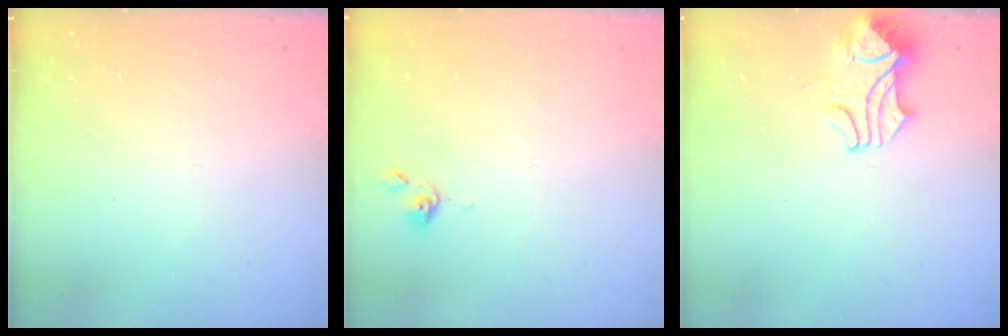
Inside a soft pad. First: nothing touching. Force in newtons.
{"total": 0.6, "press": 0.5, "slide": 0.2}
{"total": 3.7, "press": 3.6, "slide": 0.5}